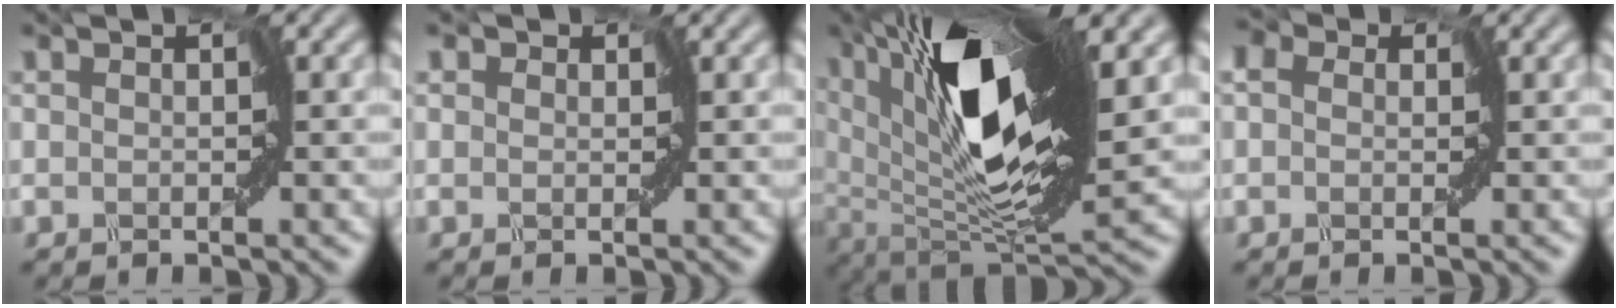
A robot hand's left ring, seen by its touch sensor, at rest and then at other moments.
{"total": 1.8, "force": [0.8, 1.4, 0.7], "torque": [0.000, 0.012, -0.005]}
{"total": 12.0, "force": [4.7, 3.0, 10.6], "torque": [-0.178, 0.000, 0.085]}
{"total": 3.0, "force": [0.7, 2.3, 1.7], "torque": [-0.026, 0.016, -0.012]}